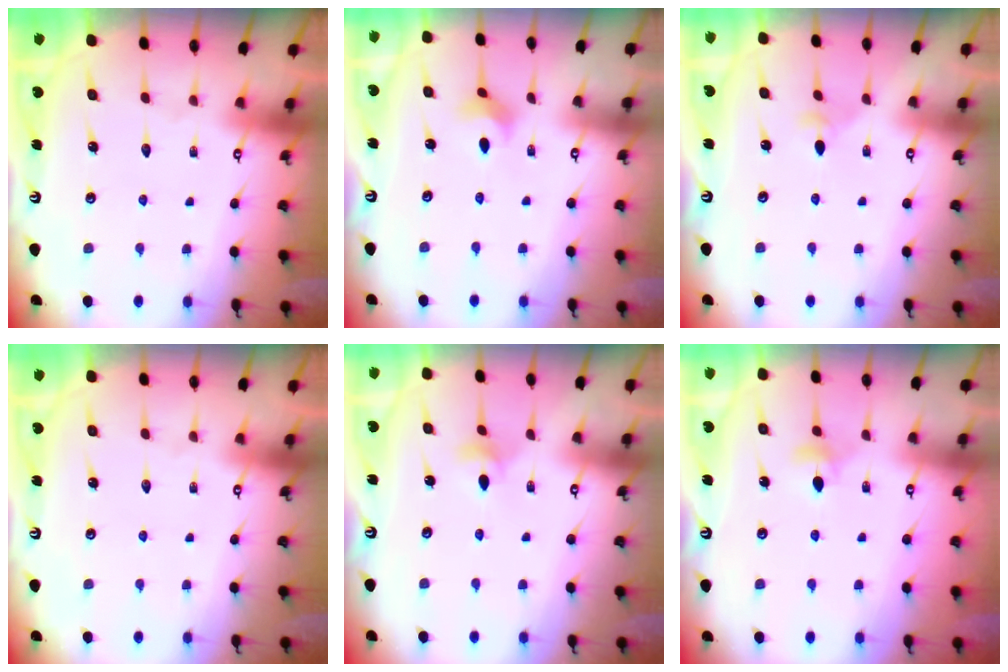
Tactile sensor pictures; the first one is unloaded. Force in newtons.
{"total": 2.7, "press": 2.7, "slide": 0.5}
{"total": 3.2, "press": 3.2, "slide": 0.4}
{"total": 0.0}
{"total": 4.5, "press": 4.4, "slide": 0.7}
{"total": 3.7, "press": 3.6, "slide": 0.9}